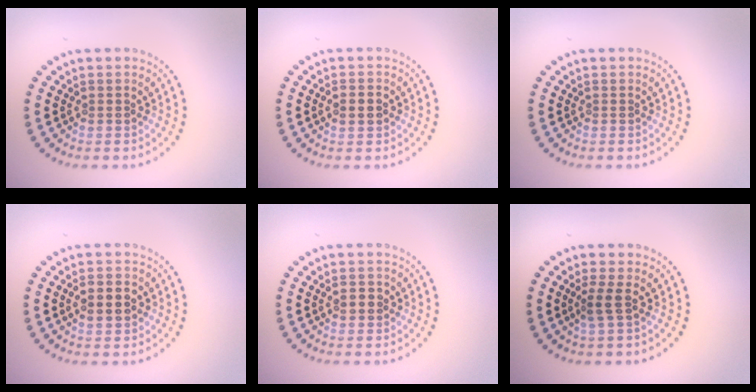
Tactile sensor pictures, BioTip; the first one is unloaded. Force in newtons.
{"total": 1.5, "press": 1.5, "slide": 0.1}
{"total": 0.0}
{"total": 3.2, "press": 3.2, "slide": 0.1}
{"total": 1.5, "press": 1.5, "slide": 0.1}
{"total": 1.6, "press": 1.2, "slide": 1.0}